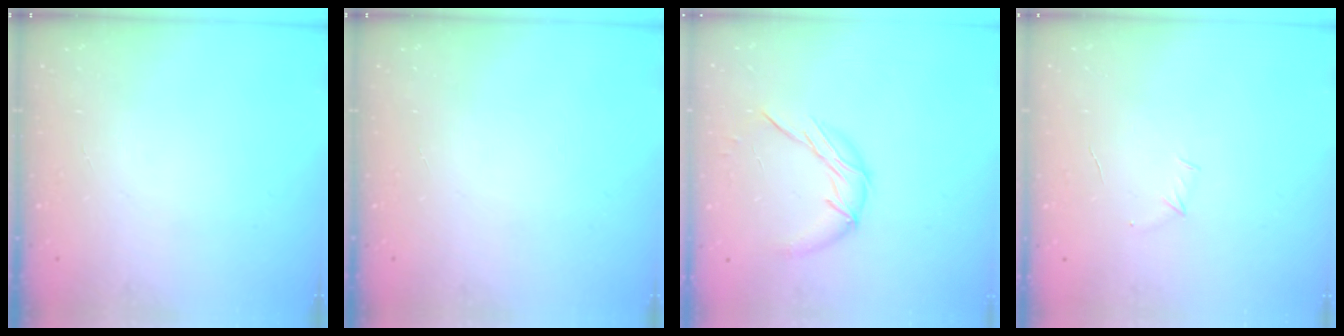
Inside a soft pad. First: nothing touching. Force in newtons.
{"total": 0.0}
{"total": 9.4, "press": 9.4, "slide": 0.2}
{"total": 3.9, "press": 3.8, "slide": 1.1}